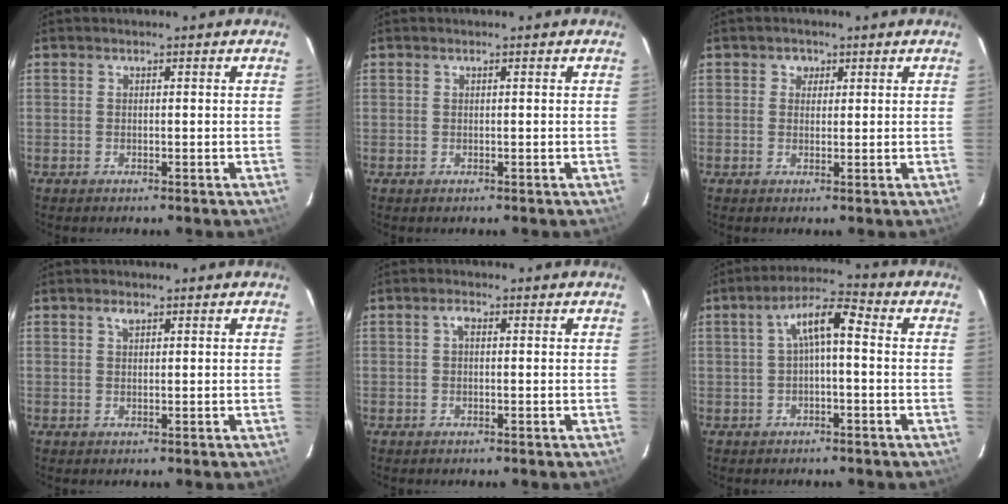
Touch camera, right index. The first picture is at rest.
{"total": 0.0}
{"total": 2.0, "force": [0.7, 1.9, 0.3], "torque": [-0.001, 0.007, 0.009]}
{"total": 1.2, "force": [0.7, 0.6, 0.7], "torque": [-0.014, 0.004, 0.013]}
{"total": 1.4, "force": [0.2, 0.7, 1.1], "torque": [-0.022, 0.008, 0.001]}
{"total": 6.6, "force": [0.1, 2.0, 6.3], "torque": [-0.122, 0.023, 0.003]}